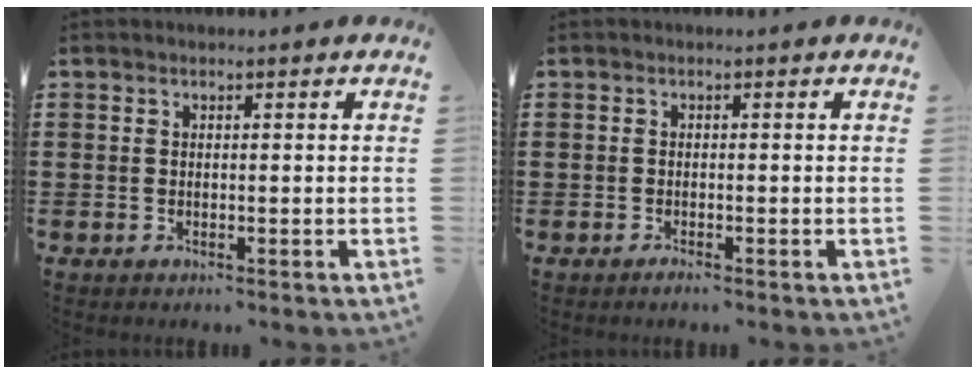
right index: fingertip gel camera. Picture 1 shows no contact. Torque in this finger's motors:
{"motor_torque": [-0.72, 0.93, -1.05, -0.21]}